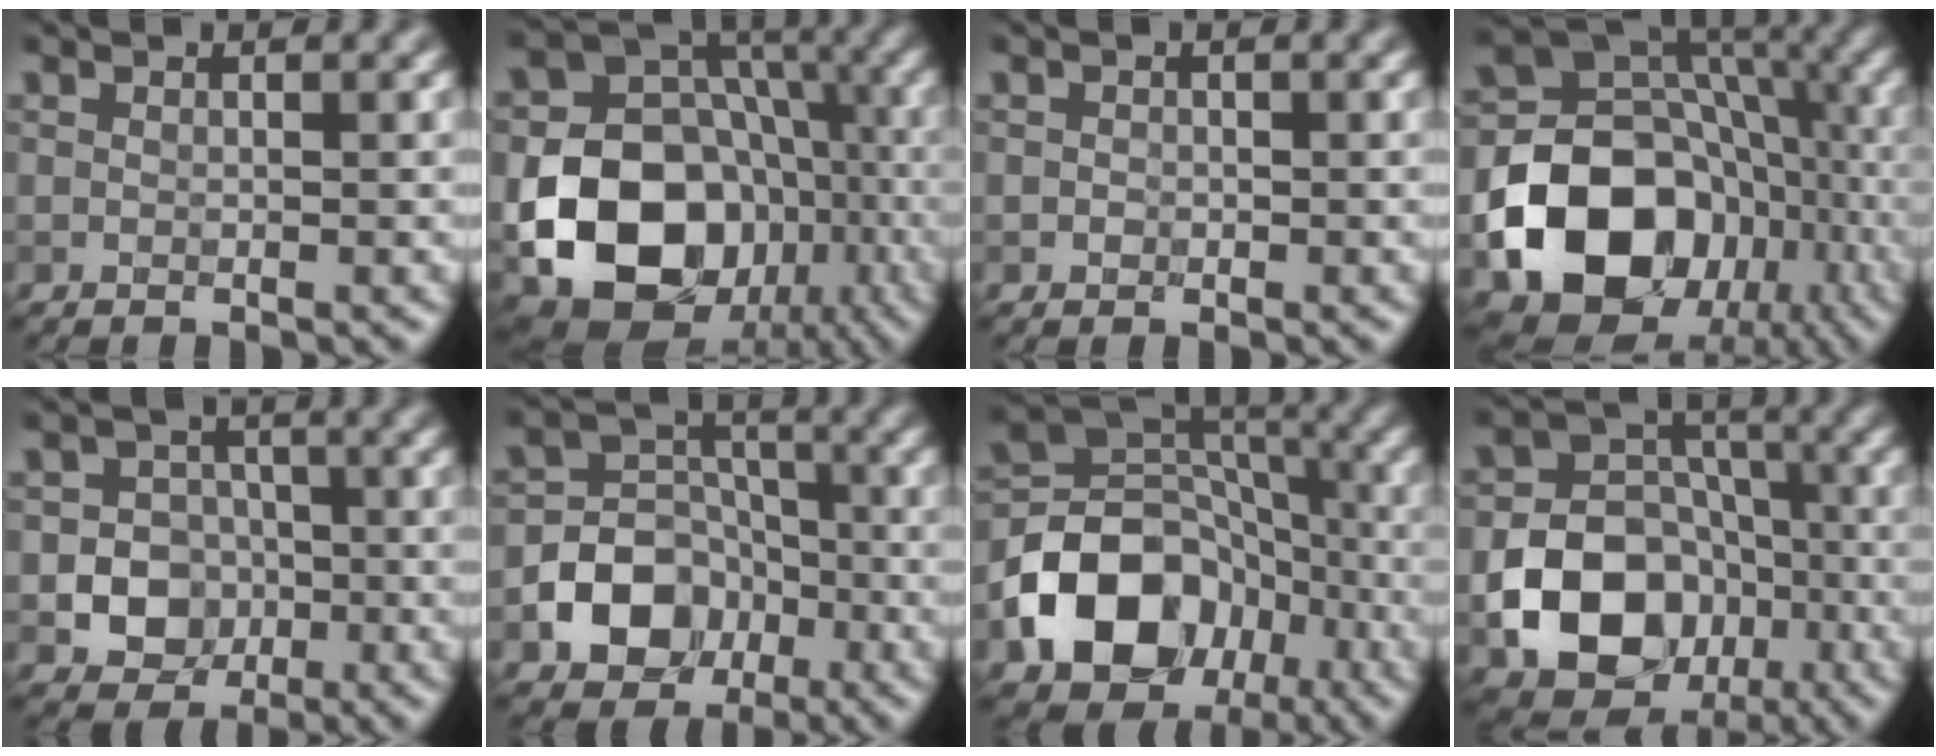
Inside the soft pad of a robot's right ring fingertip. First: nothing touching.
{"total": 19.4, "force": [-6.0, 15.9, 9.4], "torque": [-0.154, -0.040, -0.106]}
{"total": 0.6, "force": [-0.2, 0.6, 0.1], "torque": [0.003, -0.004, -0.005]}
{"total": 17.9, "force": [-6.1, 14.6, 8.3], "torque": [-0.132, -0.023, -0.110]}
{"total": 5.8, "force": [-1.4, 5.1, 2.2], "torque": [-0.007, 0.001, -0.043]}
{"total": 8.1, "force": [-3.3, 6.7, 3.1], "torque": [-0.030, -0.003, -0.085]}
{"total": 12.1, "force": [-4.6, 9.4, 6.0], "torque": [-0.111, 0.002, -0.087]}
{"total": 11.4, "force": [-4.0, 9.2, 5.4], "torque": [-0.093, -0.016, -0.088]}